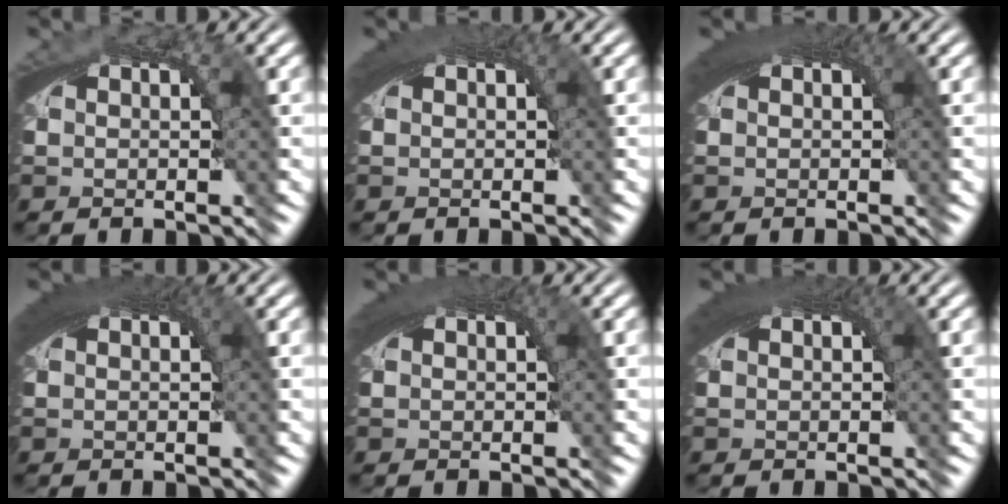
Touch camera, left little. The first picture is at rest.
{"total": 2.6, "force": [1.0, 0.7, 2.3], "torque": [-0.029, 0.008, 0.015]}
{"total": 3.2, "force": [1.2, 0.9, 2.9], "torque": [-0.035, 0.012, 0.017]}
{"total": 3.9, "force": [1.4, 1.2, 3.4], "torque": [-0.042, 0.015, 0.017]}
{"total": 2.8, "force": [1.1, 0.8, 2.5], "torque": [-0.030, 0.009, 0.016]}
{"total": 3.5, "force": [1.3, 1.0, 3.1], "torque": [-0.037, 0.014, 0.017]}